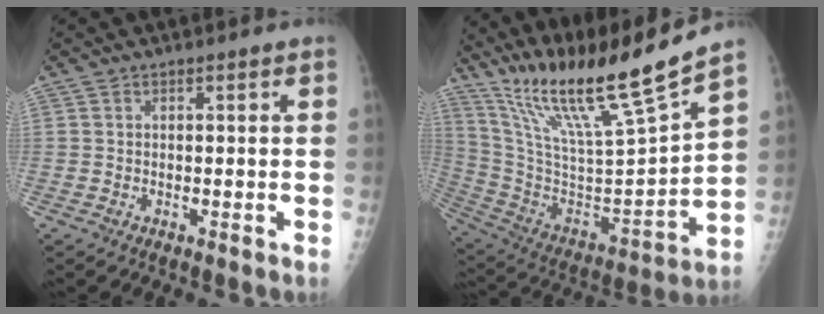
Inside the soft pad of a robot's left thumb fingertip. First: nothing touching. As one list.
[{"total": 23.0, "force": [18.9, -0.4, 13.1], "torque": [-0.212, -0.110, 0.349]}]